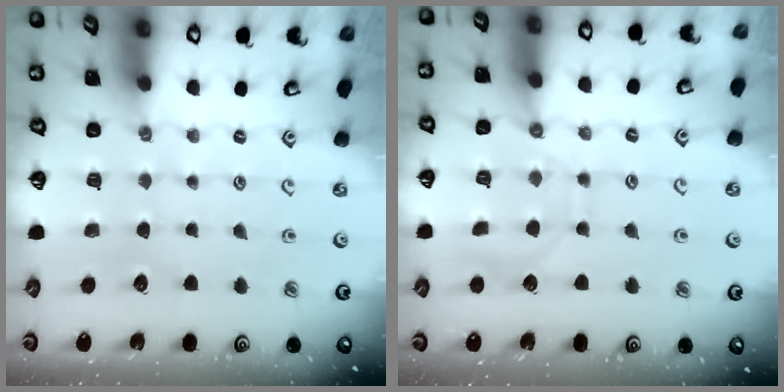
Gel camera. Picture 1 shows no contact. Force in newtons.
{"total": 8.4, "press": 8.4, "slide": 0.6}